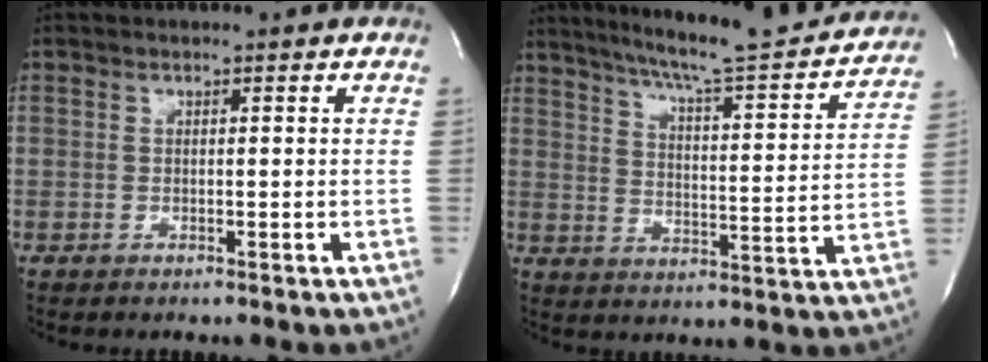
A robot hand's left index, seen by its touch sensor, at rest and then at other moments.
{"total": 21.1, "force": [19.0, 1.5, 9.1], "torque": [-0.142, -0.034, 0.253]}